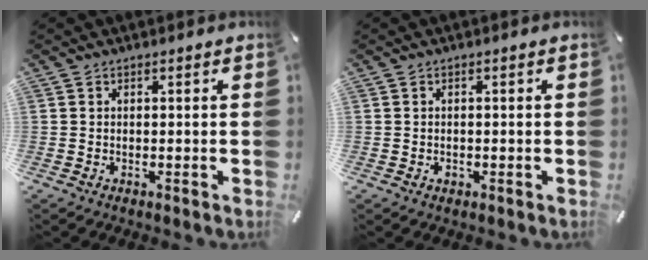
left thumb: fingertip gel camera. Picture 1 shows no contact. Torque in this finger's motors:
{"motor_torque": [0.12, 0.67, 0.01, -0.07, -0.01]}